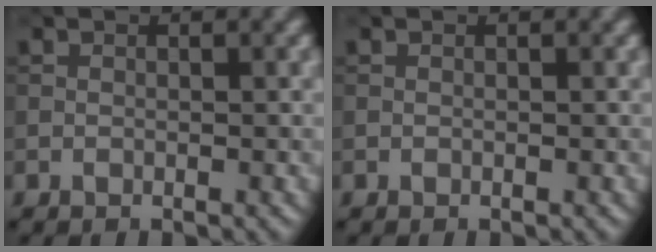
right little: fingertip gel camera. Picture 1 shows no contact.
{"total": 0.0}